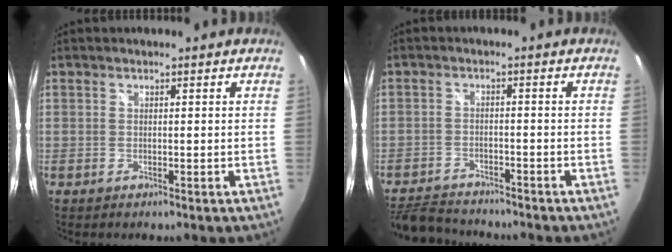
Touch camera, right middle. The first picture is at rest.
{"total": 8.8, "force": [-8.3, 2.2, 2.3], "torque": [-0.076, -0.006, -0.141]}